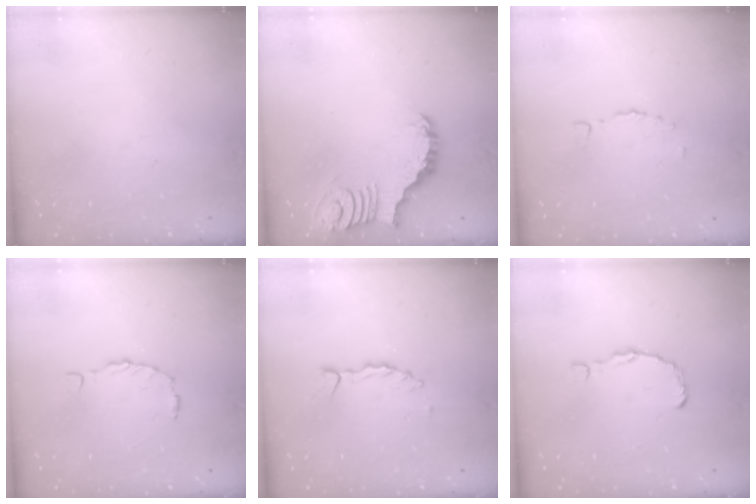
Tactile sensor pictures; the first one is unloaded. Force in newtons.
{"total": 2.9, "press": 2.9, "slide": 0.4}
{"total": 1.7, "press": 1.5, "slide": 0.7}
{"total": 1.9, "press": 1.9, "slide": 0.3}
{"total": 0.9, "press": 0.9, "slide": 0.1}
{"total": 1.6, "press": 1.5, "slide": 0.1}